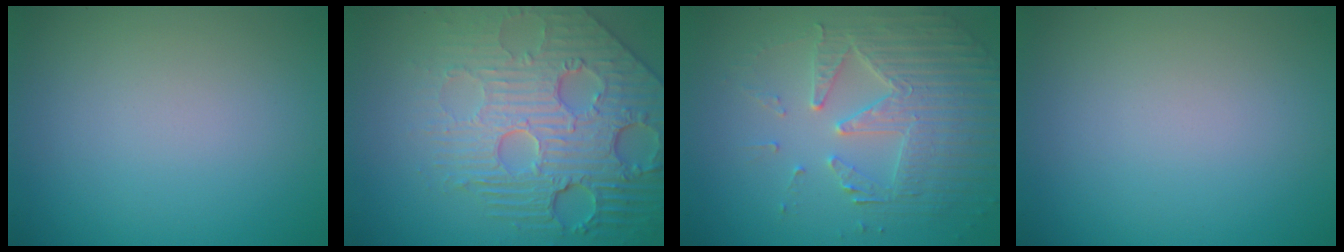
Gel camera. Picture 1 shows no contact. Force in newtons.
{"total": 8.7, "press": 6.0, "slide": 6.3}
{"total": 4.9, "press": 4.4, "slide": 2.3}
{"total": 0.0}